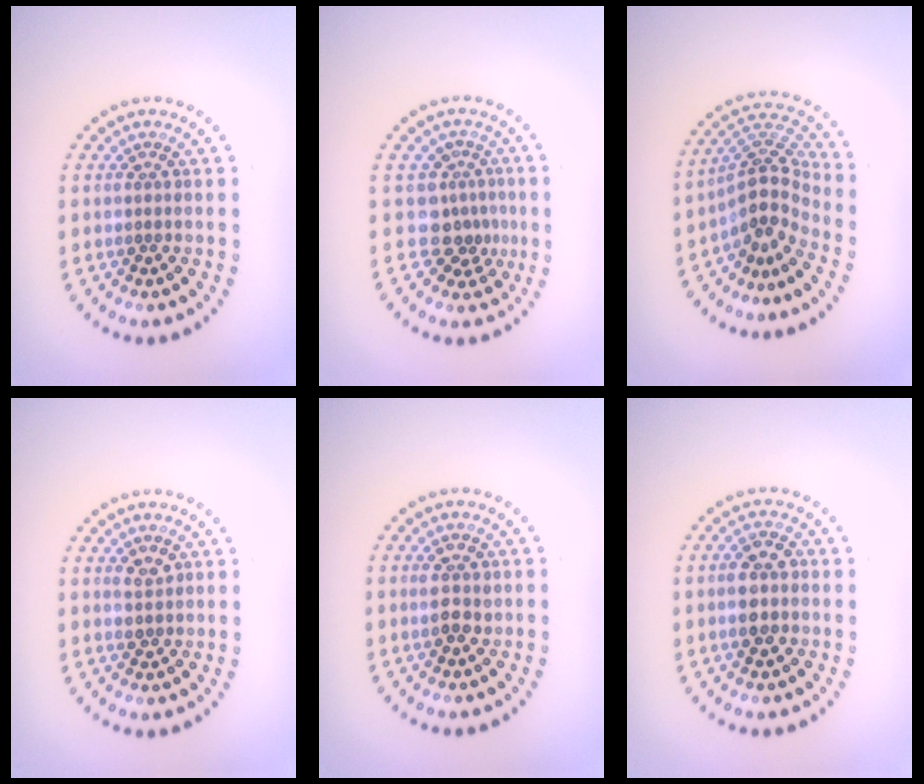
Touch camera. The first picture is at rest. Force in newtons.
{"total": 3.0, "press": 2.2, "slide": 2.1}
{"total": 3.9, "press": 2.7, "slide": 2.8}
{"total": 1.5, "press": 1.5, "slide": 0.3}
{"total": 2.0, "press": 2.0, "slide": 0.2}
{"total": 2.8, "press": 2.8, "slide": 0.4}